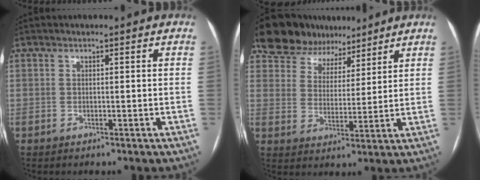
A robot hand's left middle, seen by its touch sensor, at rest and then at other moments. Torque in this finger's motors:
{"motor_torque": [0.19, -0.19, 0.04, 0.01]}